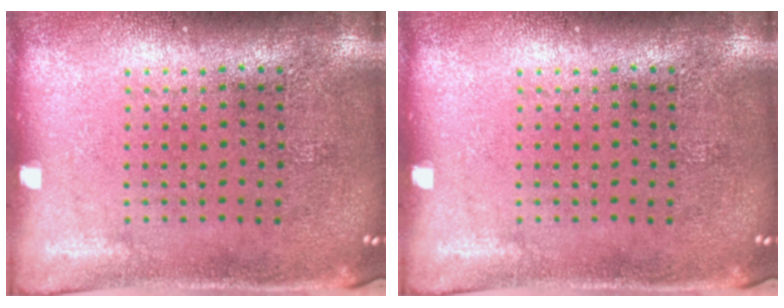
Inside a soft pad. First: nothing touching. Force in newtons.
{"total": 0.0}